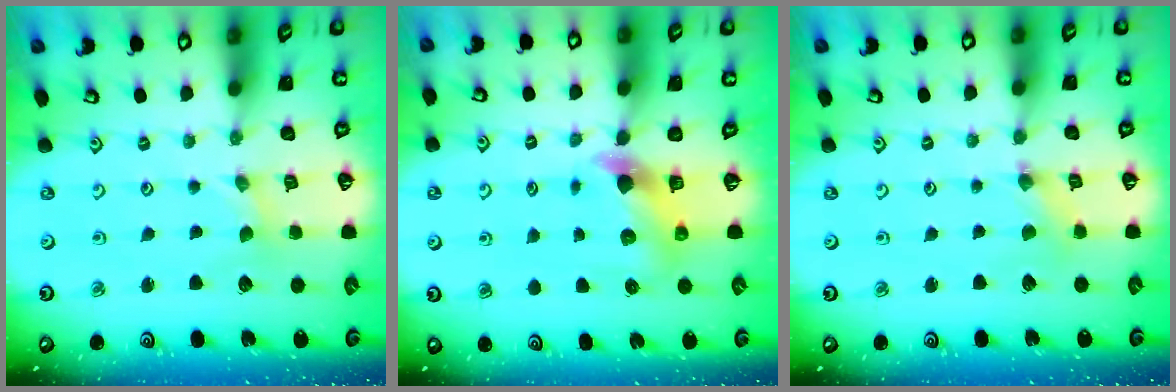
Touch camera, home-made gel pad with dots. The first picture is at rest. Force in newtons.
{"total": 5.8, "press": 5.8, "slide": 0.8}
{"total": 0.8, "press": 0.7, "slide": 0.3}